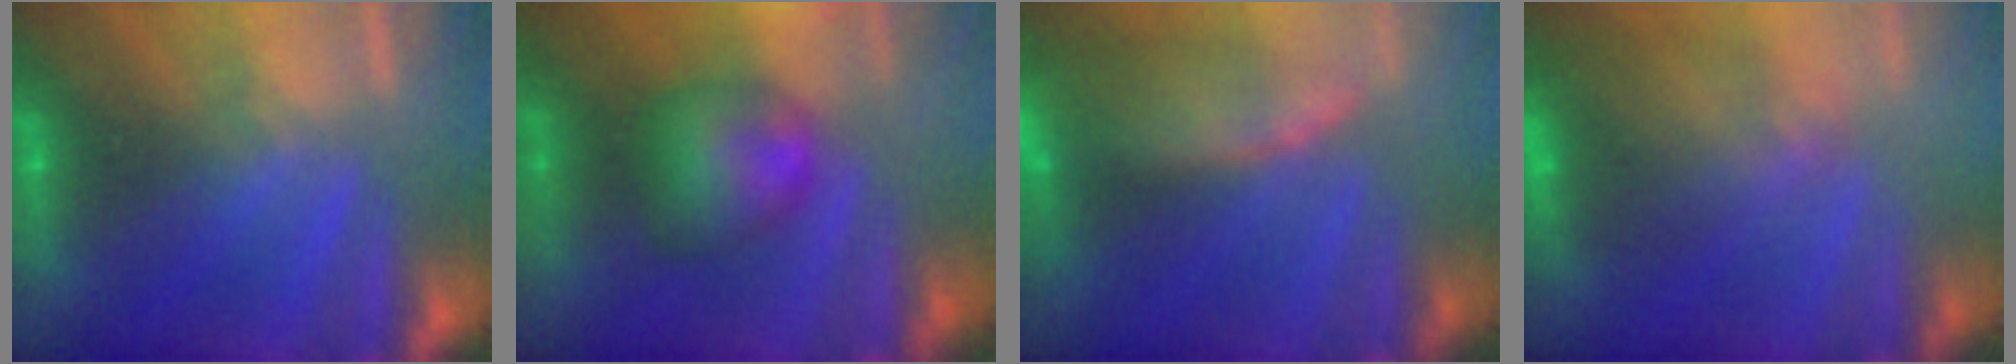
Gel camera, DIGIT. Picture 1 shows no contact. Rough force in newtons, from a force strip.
{"total": 9.0}
{"total": 6.7}
{"total": 8.4}